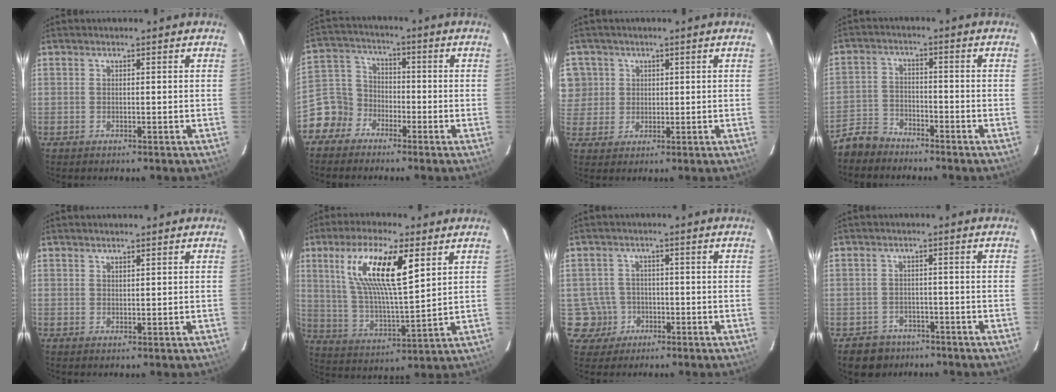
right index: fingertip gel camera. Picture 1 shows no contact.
{"total": 7.7, "force": [-4.9, 6.0, 0.4], "torque": [-0.017, 0.040, -0.105]}
{"total": 8.1, "force": [2.2, 7.6, 1.7], "torque": [-0.039, 0.022, 0.046]}
{"total": 6.7, "force": [-5.8, 3.2, 1.2], "torque": [-0.043, 0.013, -0.115]}
{"total": 0.8, "force": [0.8, 0.2, 0.2], "torque": [-0.004, 0.001, 0.015]}
{"total": 16.3, "force": [6.9, 4.3, 14.1], "torque": [-0.264, 0.006, 0.133]}
{"total": 5.3, "force": [-1.7, 5.0, 0.2], "torque": [-0.014, 0.022, -0.025]}
{"total": 6.0, "force": [-4.1, 4.3, 0.5], "torque": [-0.027, 0.021, -0.057]}